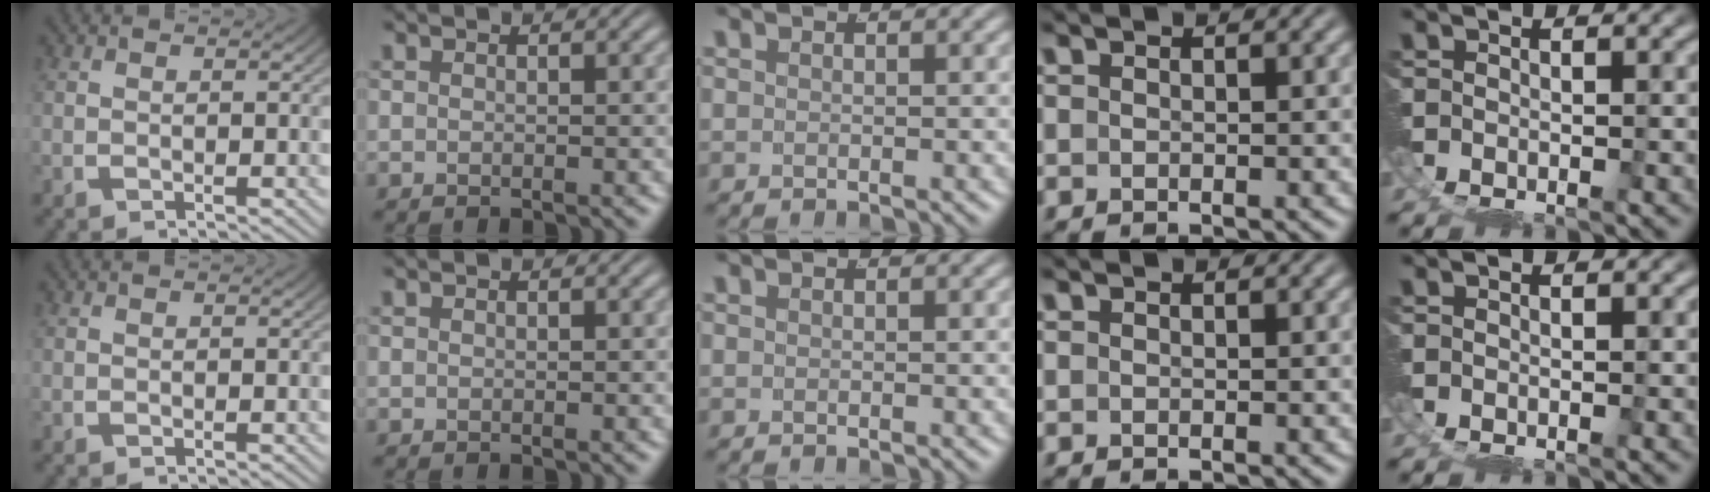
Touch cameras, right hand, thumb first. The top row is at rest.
{}